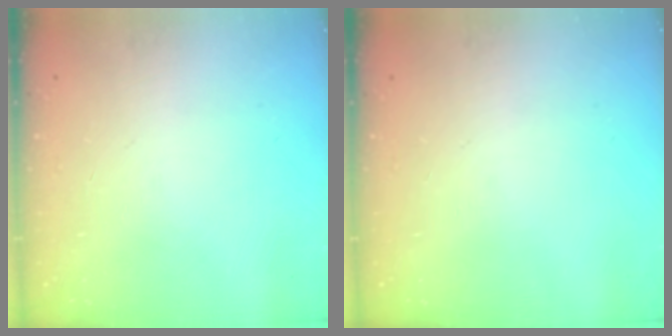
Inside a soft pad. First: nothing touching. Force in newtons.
{"total": 0.0}